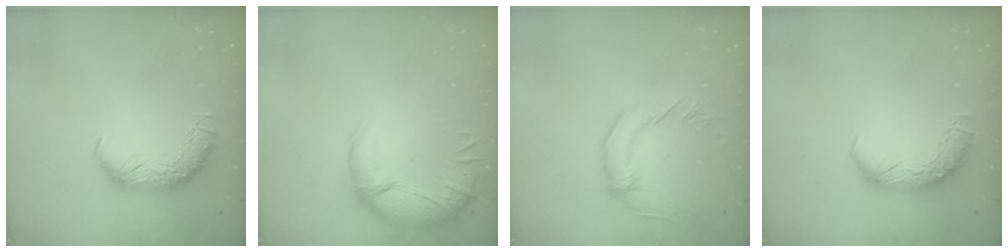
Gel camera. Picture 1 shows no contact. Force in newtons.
{"total": 3.1, "press": 1.7, "slide": 2.7}
{"total": 1.5, "press": 1.4, "slide": 0.4}
{"total": 0.0}